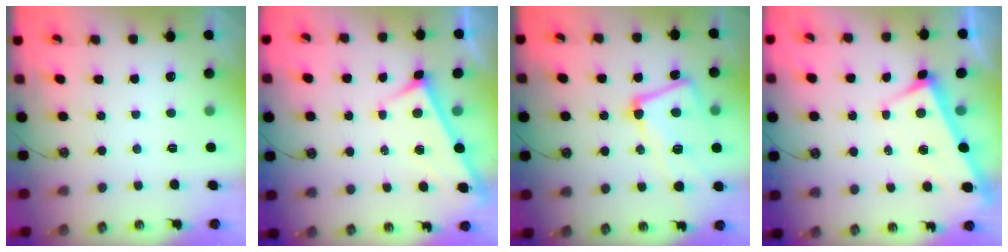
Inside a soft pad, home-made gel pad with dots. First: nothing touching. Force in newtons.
{"total": 3.0, "press": 3.0, "slide": 0.2}
{"total": 10.0, "press": 9.9, "slide": 1.5}
{"total": 3.8, "press": 3.8, "slide": 0.1}